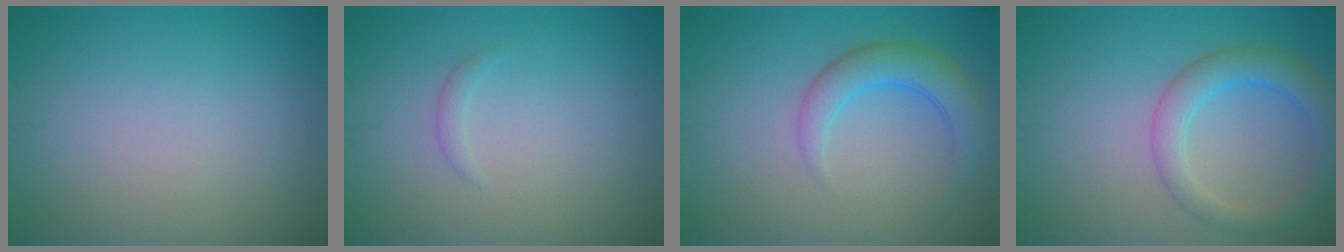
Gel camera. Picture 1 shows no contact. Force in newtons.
{"total": 0.7, "press": 0.7, "slide": 0.1}
{"total": 3.7, "press": 3.7, "slide": 0.2}
{"total": 4.1, "press": 4.1, "slide": 0.1}